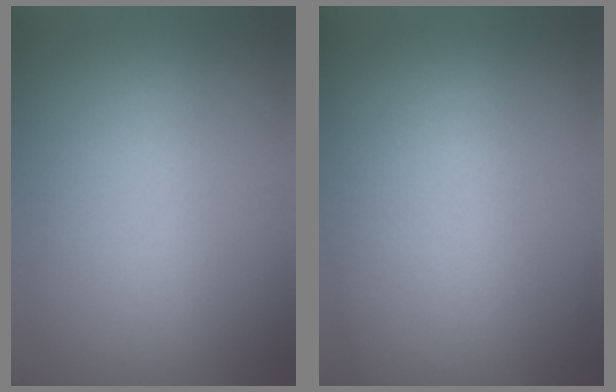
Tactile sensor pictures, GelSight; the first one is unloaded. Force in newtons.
{"total": 2.3}